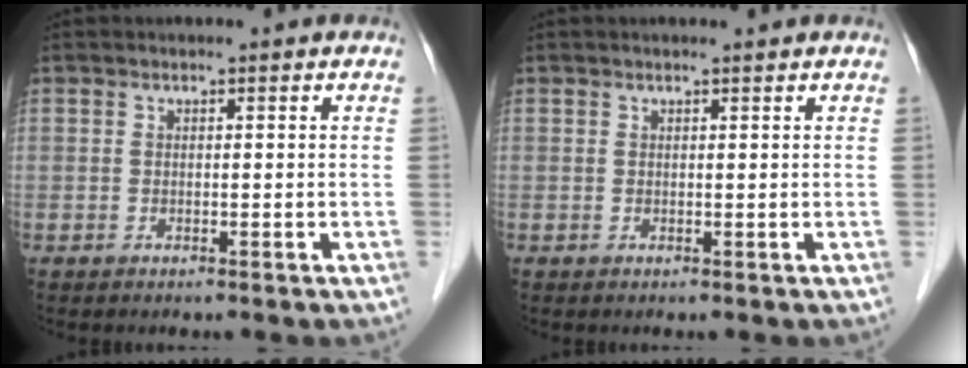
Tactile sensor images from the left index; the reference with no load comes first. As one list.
[{"total": 1.4, "force": [1.2, -0.1, 0.6], "torque": [-0.009, 0.009, 0.021]}]